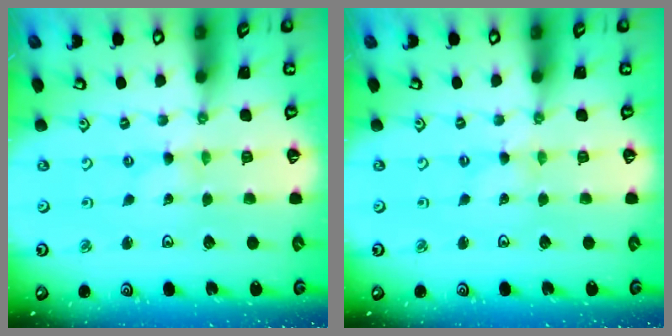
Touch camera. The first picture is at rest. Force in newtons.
{"total": 0.0}